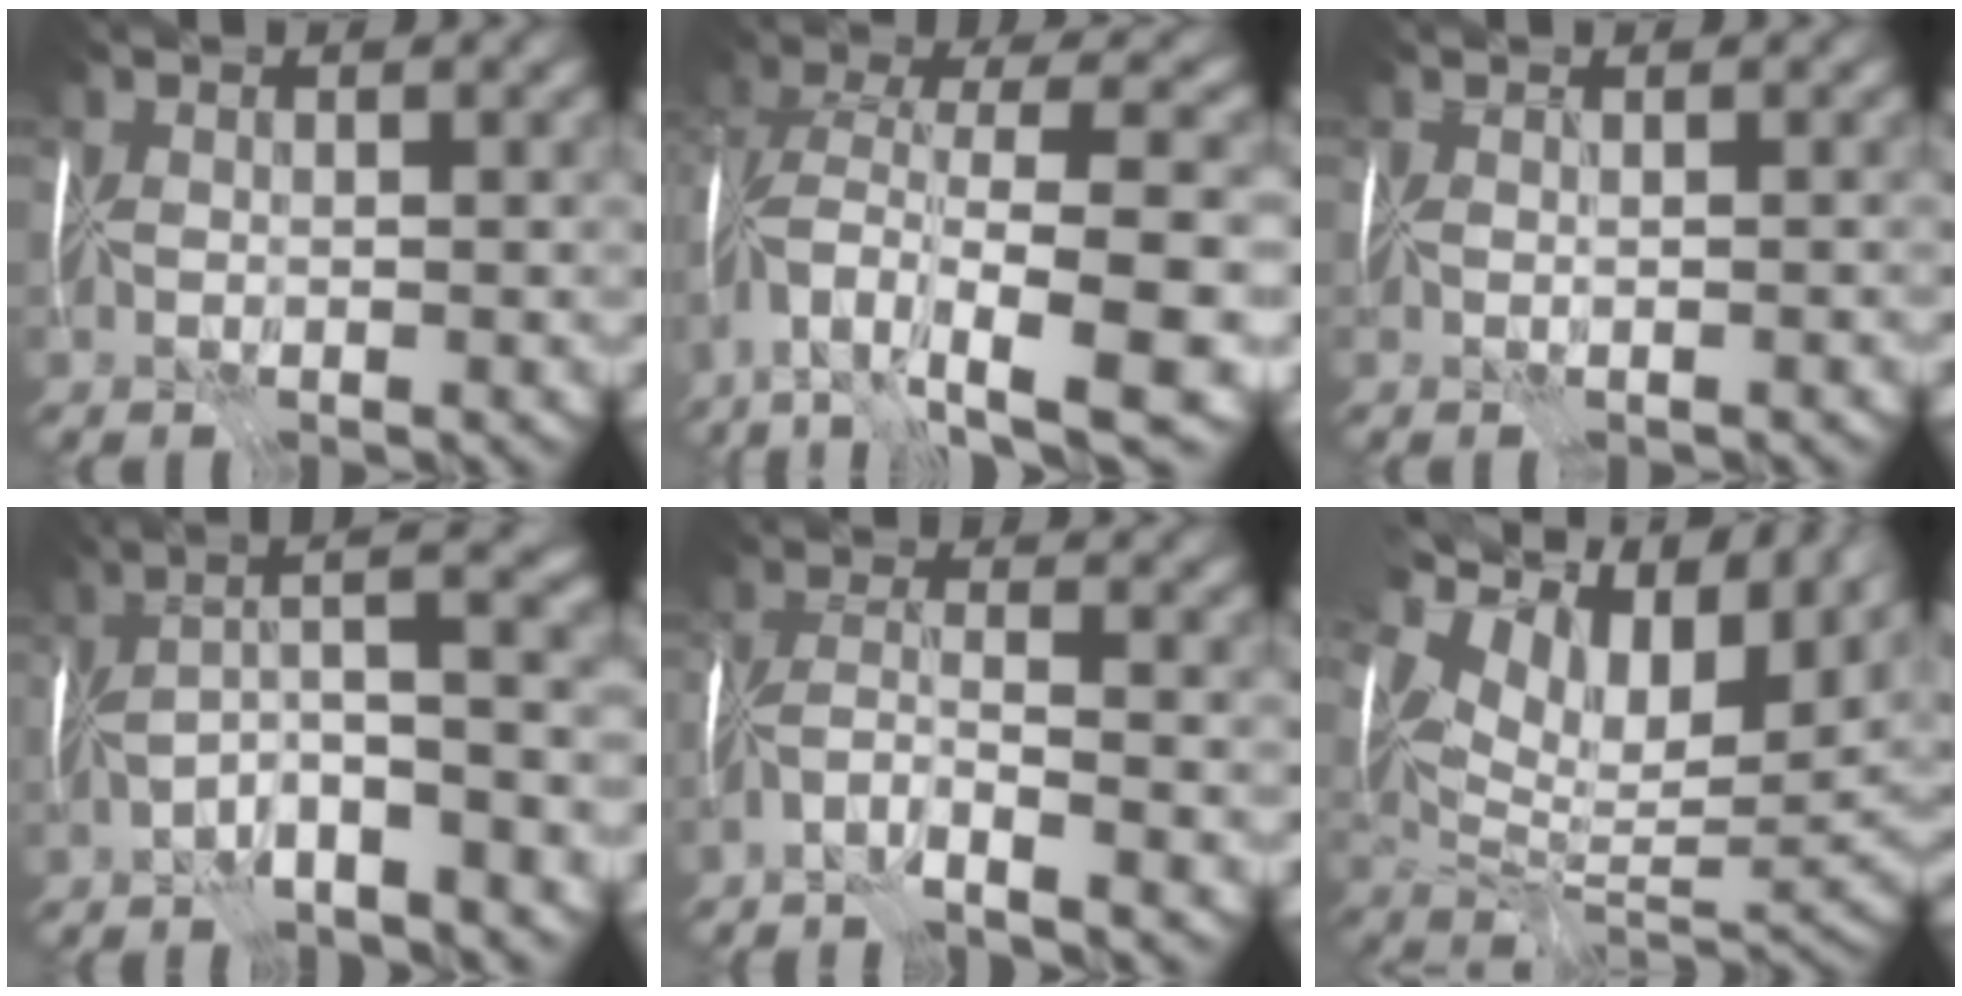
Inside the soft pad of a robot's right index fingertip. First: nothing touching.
{"total": 11.9, "force": [-5.8, 3.9, 9.6], "torque": [-0.201, -0.005, -0.081]}
{"total": 1.2, "force": [-0.2, -0.9, -0.7], "torque": [0.008, -0.011, 0.001]}
{"total": 5.9, "force": [-2.7, 0.2, 5.2], "torque": [-0.077, 0.024, -0.057]}
{"total": 3.3, "force": [-2.8, -0.8, 1.5], "torque": [-0.041, -0.003, -0.061]}
{"total": 13.4, "force": [6.9, 6.7, 9.3], "torque": [-0.190, 0.015, 0.146]}